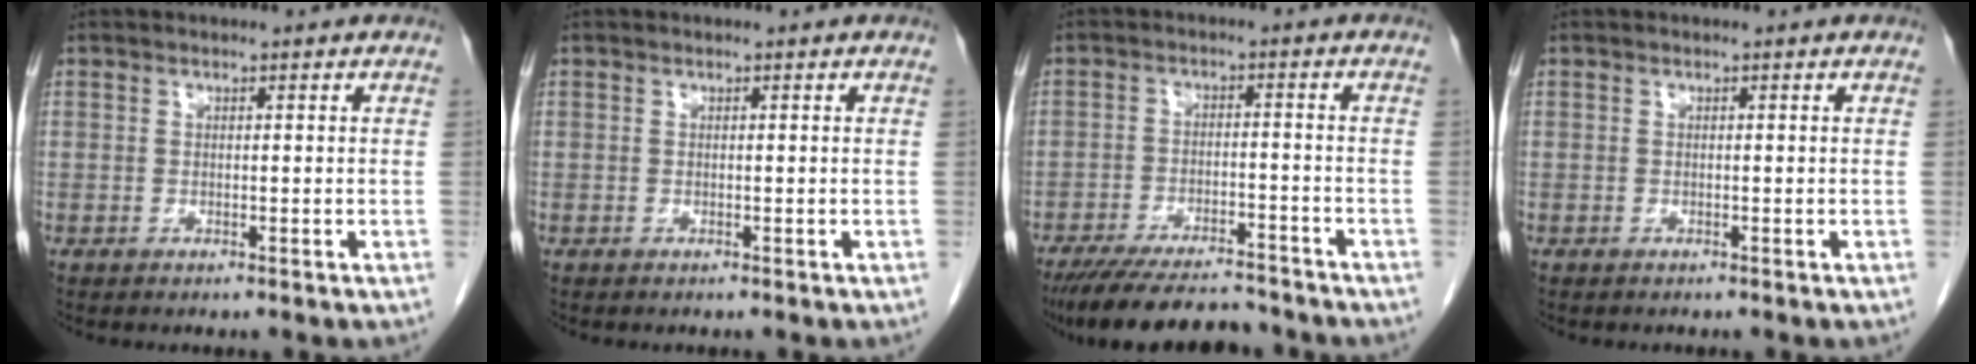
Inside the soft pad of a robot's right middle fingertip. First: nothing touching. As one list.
[{"total": 0.0}, {"total": 13.9, "force": [-12.5, 2.5, 5.6], "torque": [-0.102, -0.011, -0.185]}, {"total": 0.0}]